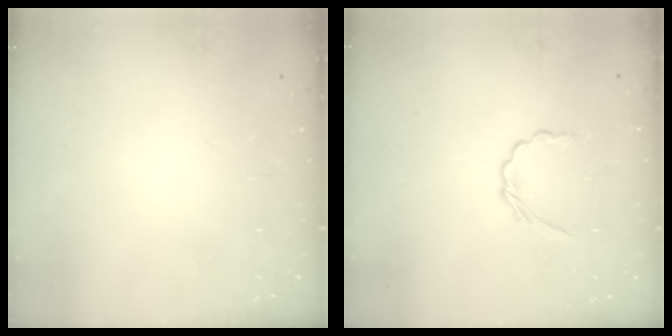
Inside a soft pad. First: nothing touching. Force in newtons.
{"total": 2.6, "press": 2.4, "slide": 1.0}